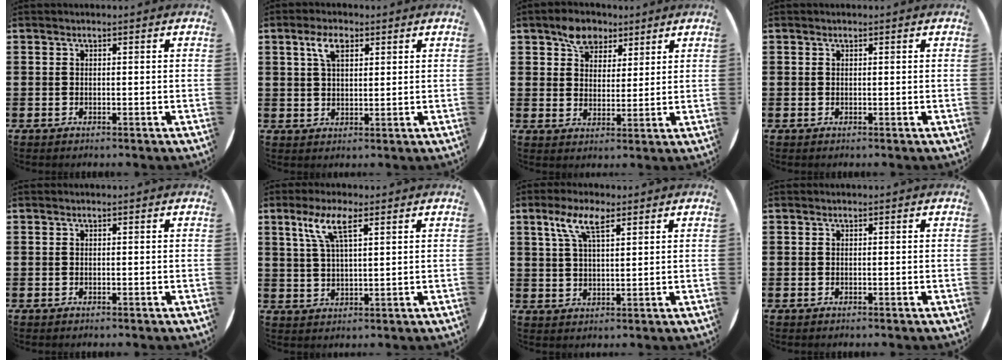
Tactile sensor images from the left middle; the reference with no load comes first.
{"total": 3.9, "force": [2.3, 1.8, 2.7], "torque": [-0.052, 0.006, 0.038]}
{"total": 5.0, "force": [3.8, 3.1, 1.0], "torque": [-0.018, 0.001, 0.070]}
{"total": 0.0}
{"total": 0.0}
{"total": 5.6, "force": [3.2, 1.3, 4.4], "torque": [-0.096, 0.010, 0.055]}
{"total": 5.7, "force": [3.5, 1.9, 4.1], "torque": [-0.082, 0.006, 0.060]}
{"total": 0.0}